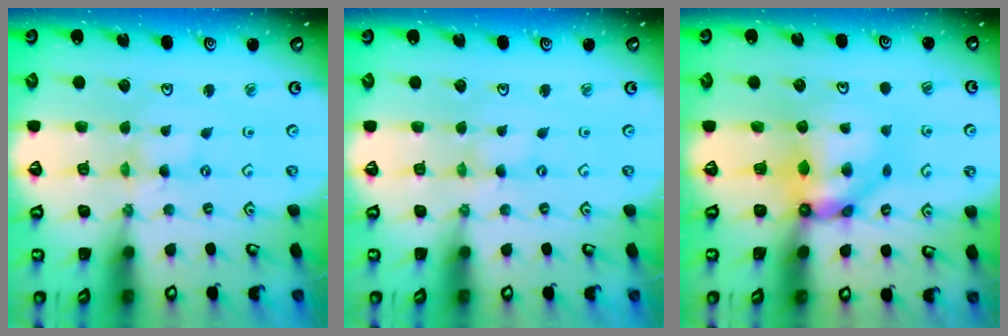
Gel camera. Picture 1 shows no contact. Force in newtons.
{"total": 0.0}
{"total": 7.3, "press": 7.2, "slide": 0.7}